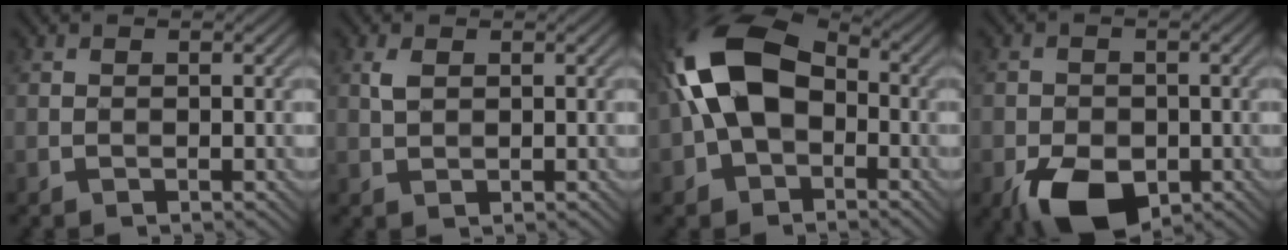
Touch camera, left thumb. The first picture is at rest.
{"total": 1.4, "force": [0.6, 0.7, 1.0], "torque": [-0.029, 0.002, 0.014]}
{"total": 13.4, "force": [-1.4, 8.8, 10.0], "torque": [-0.229, 0.014, -0.049]}
{"total": 7.8, "force": [-4.0, 4.7, 4.8], "torque": [-0.091, -0.018, -0.067]}